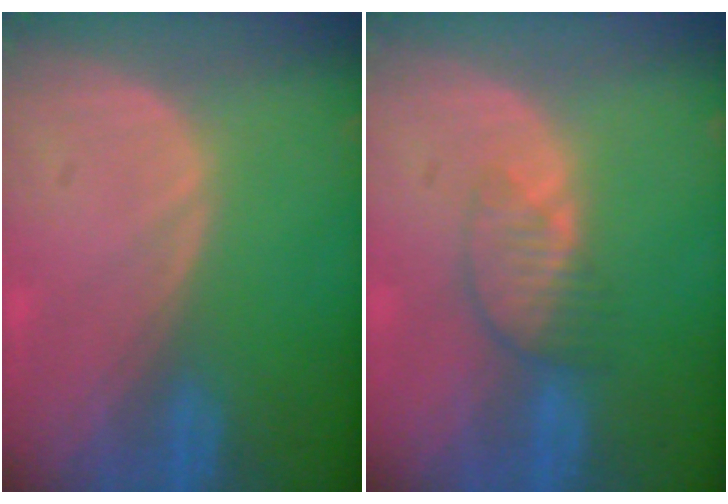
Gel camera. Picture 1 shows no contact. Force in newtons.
{"total": 3.8, "press": 3.5, "slide": 1.6}